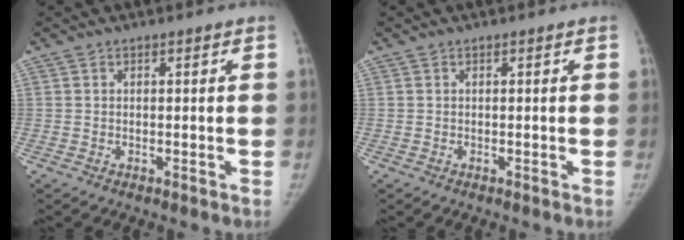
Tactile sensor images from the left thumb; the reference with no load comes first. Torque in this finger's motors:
{"motor_torque": [0.00, 0.00, 0.38, -0.38, 0.07]}